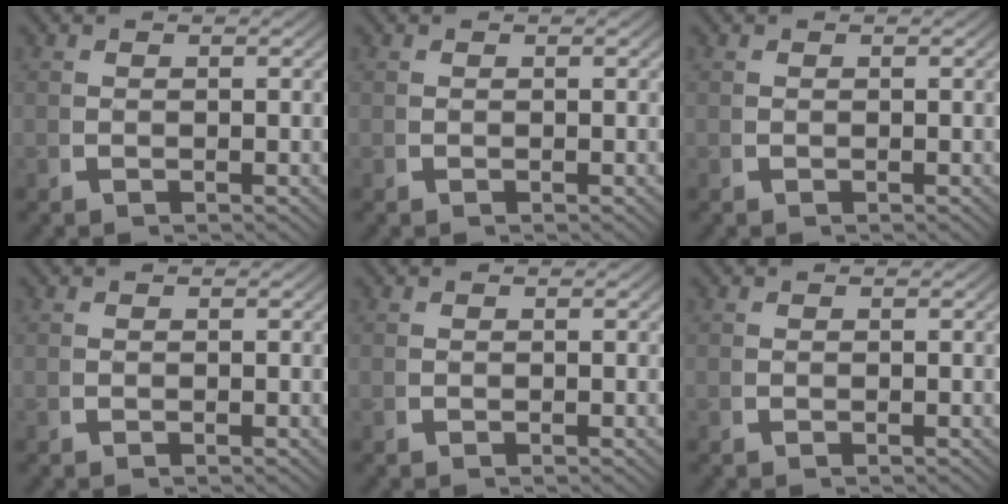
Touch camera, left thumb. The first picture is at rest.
{"total": 0.0}
{"total": 0.0}
{"total": 0.0}
{"total": 0.0}
{"total": 0.0}